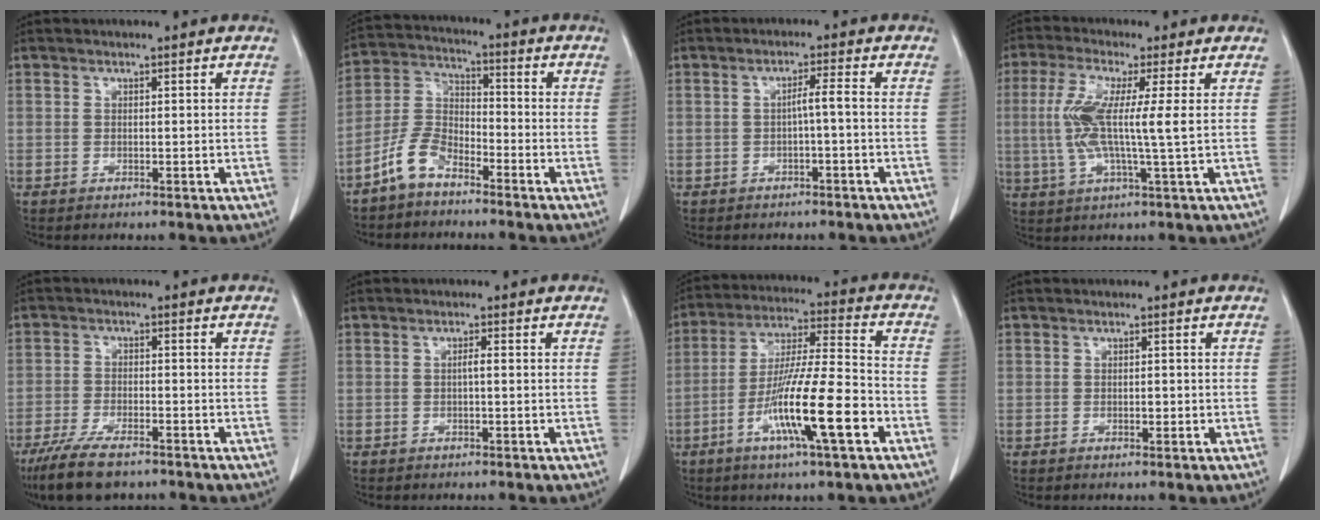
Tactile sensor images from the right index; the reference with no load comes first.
{"total": 7.5, "force": [-5.3, 3.6, 3.9], "torque": [-0.097, 0.011, -0.112]}
{"total": 2.6, "force": [-0.6, 0.1, 2.6], "torque": [-0.045, 0.006, -0.008]}
{"total": 9.8, "force": [0.8, 0.3, 9.7], "torque": [-0.216, 0.000, 0.012]}
{"total": 9.8, "force": [-7.2, 2.9, 6.0], "torque": [-0.112, -0.019, -0.122]}
{"total": 1.3, "force": [-0.1, 0.3, 1.2], "torque": [-0.024, 0.003, 0.000]}
{"total": 15.9, "force": [-6.2, 1.0, 14.6], "torque": [-0.267, -0.011, -0.109]}
{"total": 1.2, "force": [-0.3, 0.6, 1.0], "torque": [-0.019, 0.000, -0.003]}